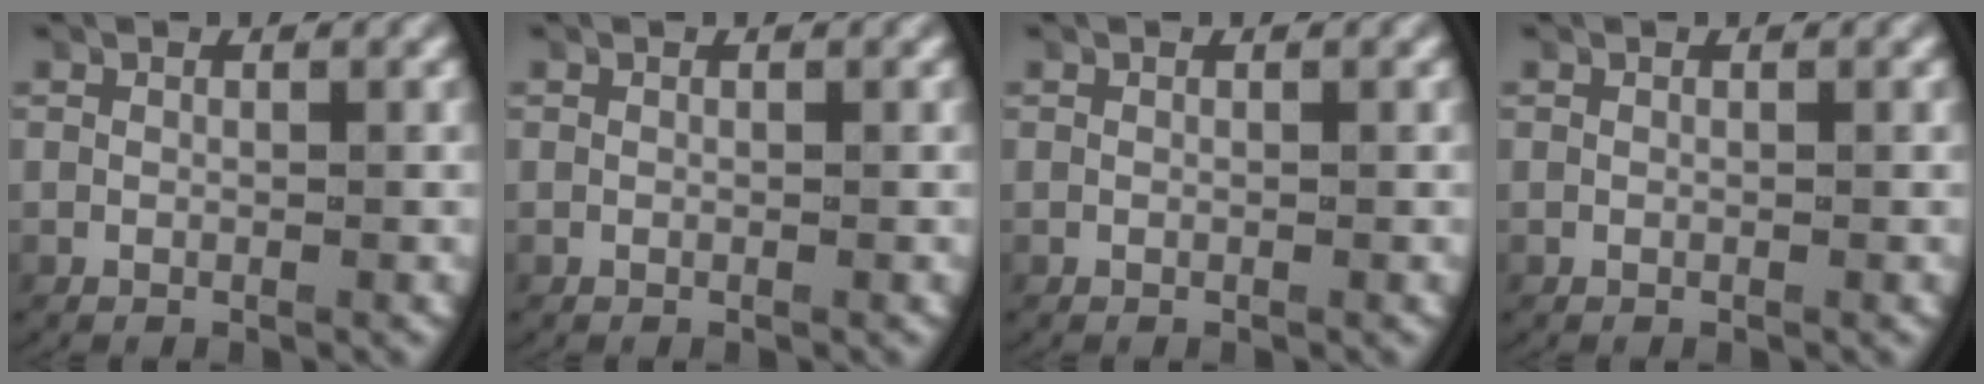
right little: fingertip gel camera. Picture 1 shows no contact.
{"total": 0.0}
{"total": 0.0}
{"total": 0.0}